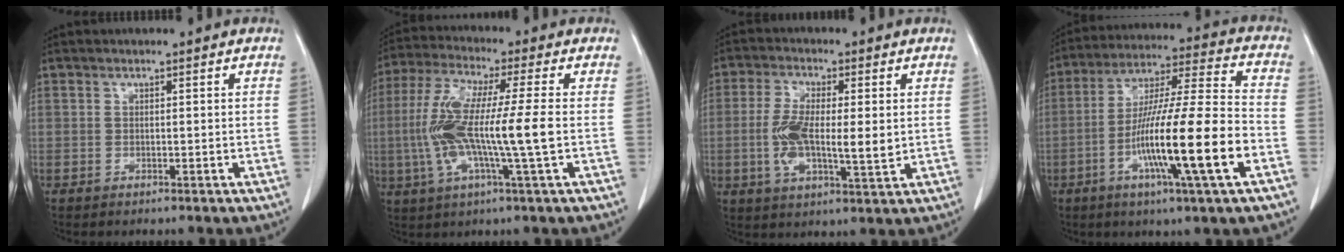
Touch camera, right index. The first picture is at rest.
{"total": 13.4, "force": [-1.2, 0.2, 13.3], "torque": [-0.273, 0.000, -0.031]}
{"total": 10.1, "force": [-0.2, 3.0, 9.6], "torque": [-0.186, -0.002, -0.001]}
{"total": 18.4, "force": [-6.1, -0.1, 17.3], "torque": [-0.315, -0.012, -0.109]}